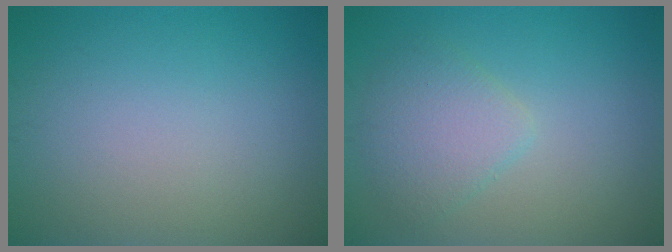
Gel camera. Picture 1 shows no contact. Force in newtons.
{"total": 3.0, "press": 3.0, "slide": 0.2}